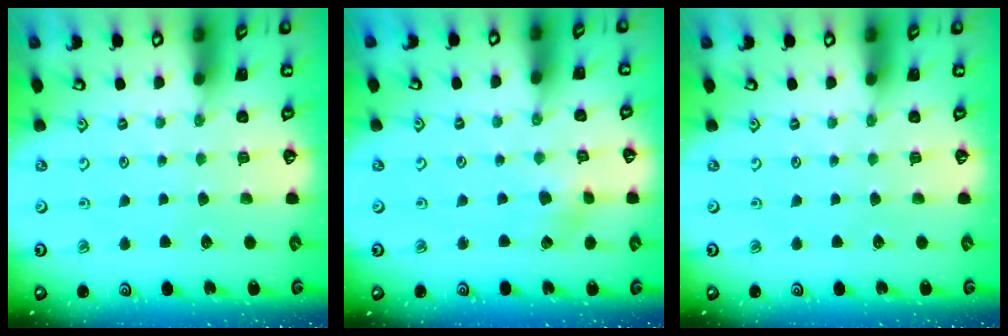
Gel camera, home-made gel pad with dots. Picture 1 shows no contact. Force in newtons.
{"total": 4.9, "press": 4.9, "slide": 0.4}
{"total": 0.0}